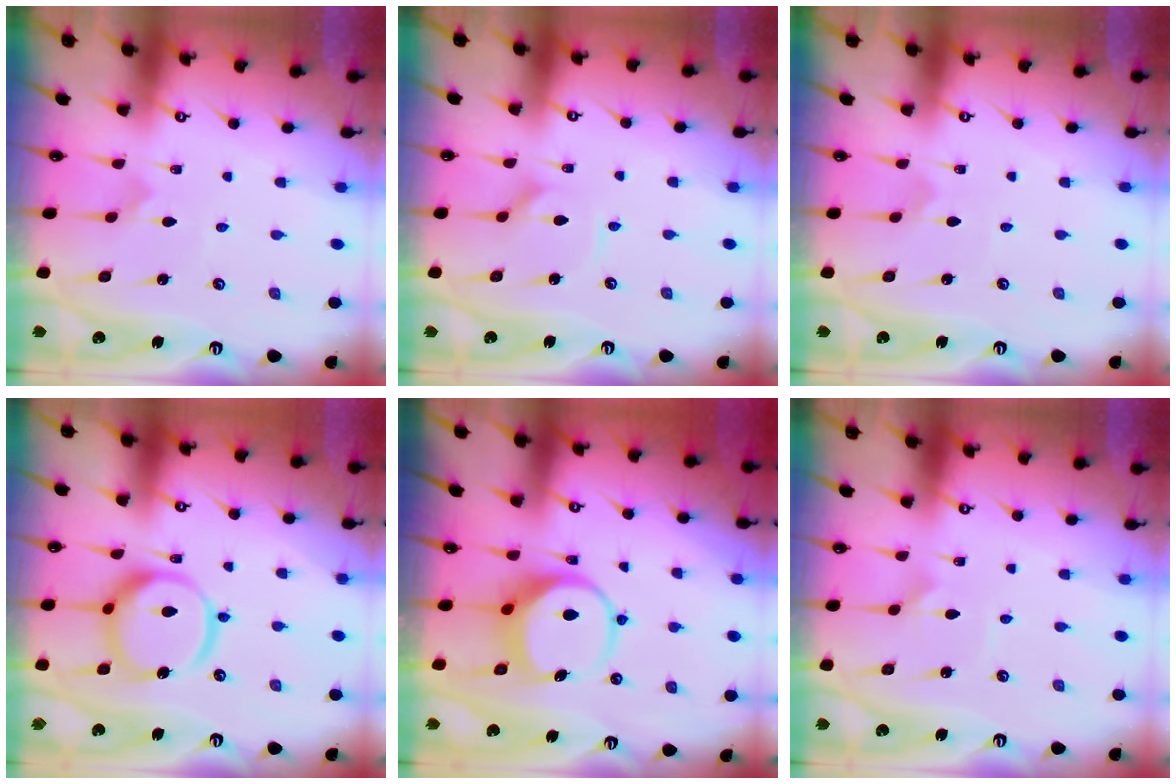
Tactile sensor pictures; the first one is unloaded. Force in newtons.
{"total": 3.1, "press": 3.1, "slide": 0.3}
{"total": 0.6, "press": 0.6, "slide": 0.0}
{"total": 16.6, "press": 16.5, "slide": 1.7}
{"total": 8.5, "press": 8.5, "slide": 1.0}
{"total": 2.5, "press": 2.4, "slide": 0.4}